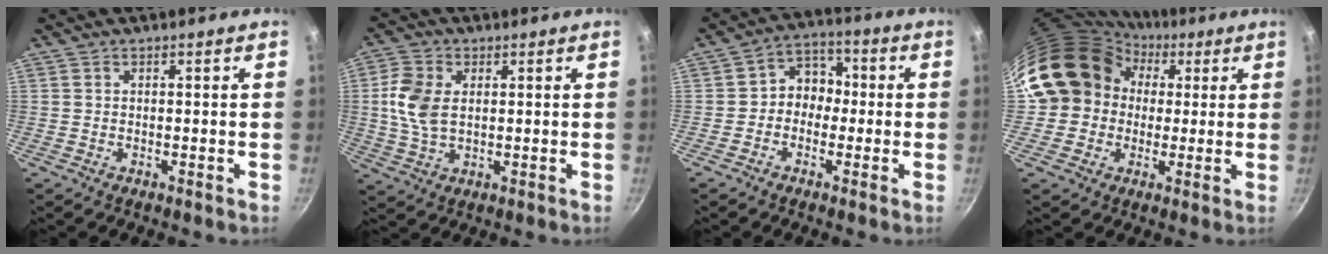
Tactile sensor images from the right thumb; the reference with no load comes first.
{"total": 7.9, "force": [1.1, 5.0, 6.0], "torque": [-0.125, 0.004, 0.019]}
{"total": 6.1, "force": [-0.9, 5.2, 3.2], "torque": [-0.007, 0.026, -0.033]}
{"total": 15.6, "force": [2.2, 13.8, 6.8], "torque": [-0.090, 0.040, 0.027]}